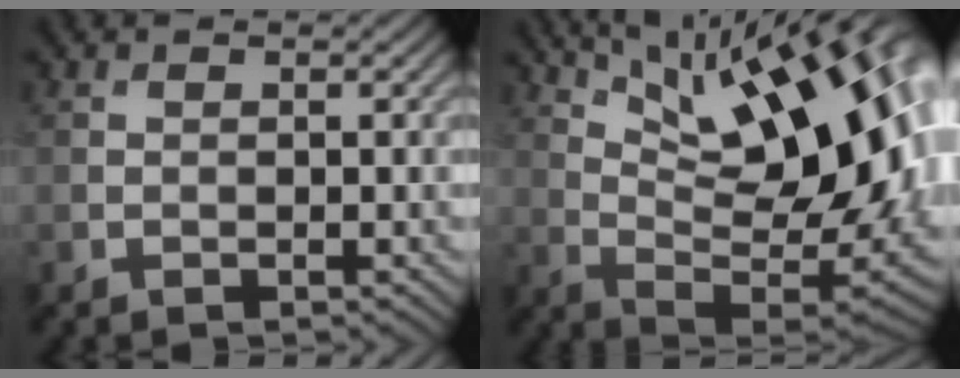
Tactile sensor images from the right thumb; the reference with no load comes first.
{"total": 16.4, "force": [6.7, 6.1, 13.7], "torque": [-0.196, 0.021, 0.112]}